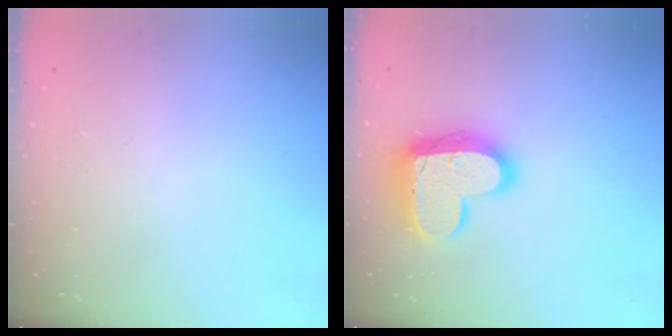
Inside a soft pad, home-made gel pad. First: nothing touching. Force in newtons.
{"total": 18.5, "press": 18.5, "slide": 1.4}